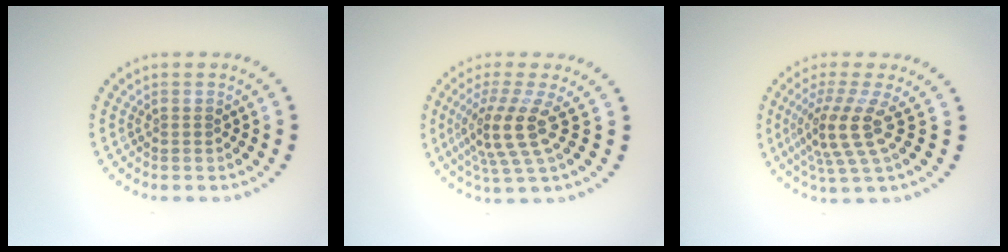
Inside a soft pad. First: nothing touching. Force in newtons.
{"total": 4.3, "press": 3.0, "slide": 3.0}
{"total": 4.2, "press": 3.0, "slide": 2.9}